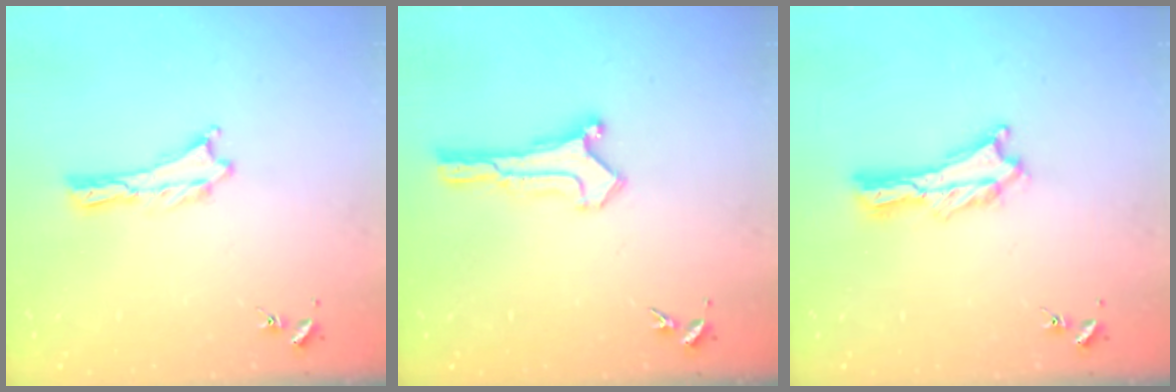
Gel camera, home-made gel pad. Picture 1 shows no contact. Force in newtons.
{"total": 0.0}
{"total": 1.8, "press": 1.8, "slide": 0.2}